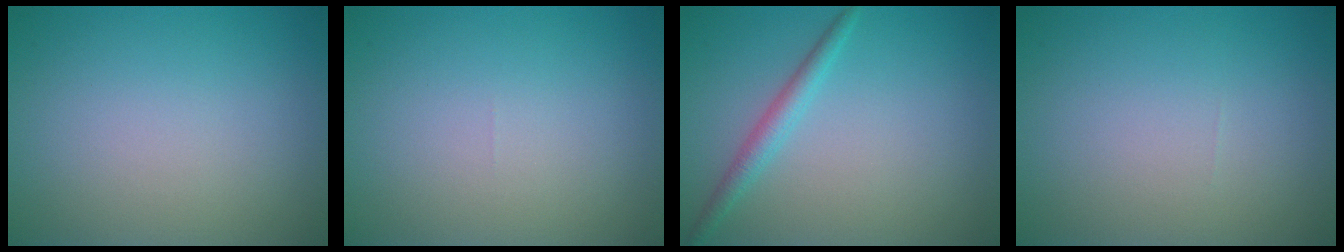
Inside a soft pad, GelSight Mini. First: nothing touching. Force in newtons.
{"total": 0.0}
{"total": 2.0, "press": 2.0, "slide": 0.1}
{"total": 0.0}